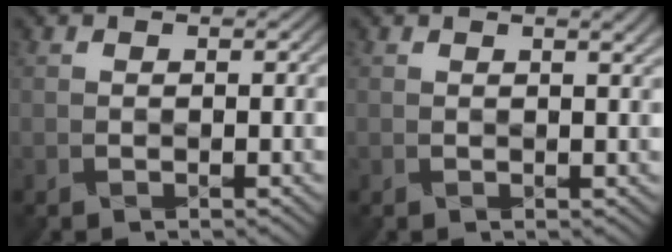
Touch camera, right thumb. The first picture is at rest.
{"total": 2.7, "force": [1.2, 0.7, 2.4], "torque": [-0.029, 0.004, 0.011]}